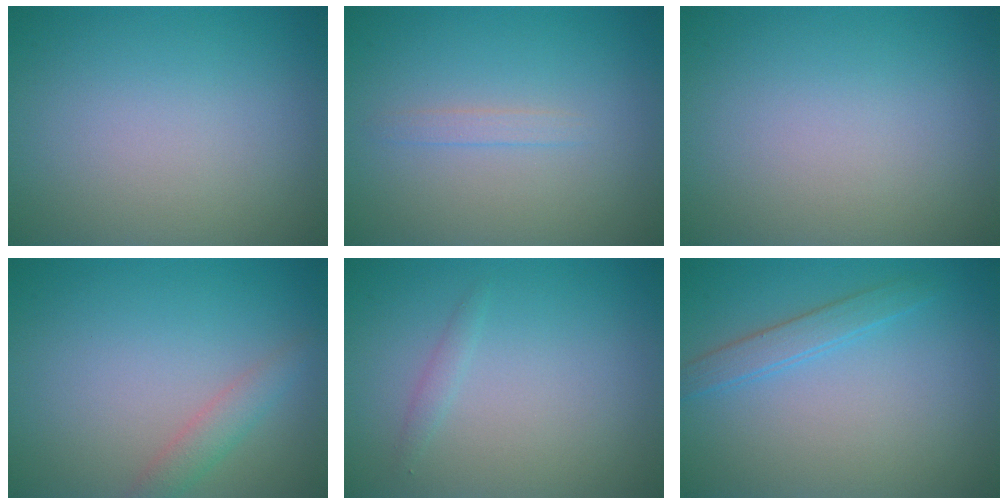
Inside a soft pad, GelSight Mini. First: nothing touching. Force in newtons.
{"total": 0.9, "press": 0.9, "slide": 0.0}
{"total": 0.0}
{"total": 1.8, "press": 1.8, "slide": 0.1}
{"total": 0.8, "press": 0.8, "slide": 0.1}
{"total": 1.9, "press": 1.9, "slide": 0.1}